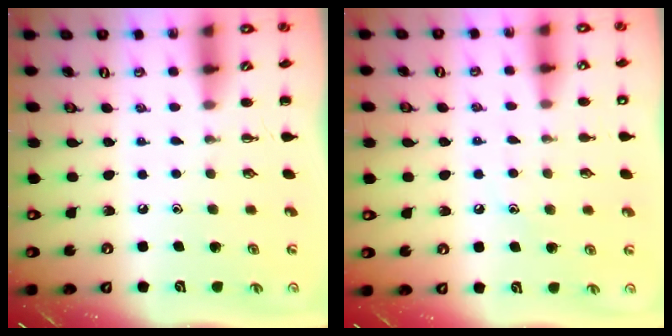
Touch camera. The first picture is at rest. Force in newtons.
{"total": 7.7, "press": 7.5, "slide": 1.7}